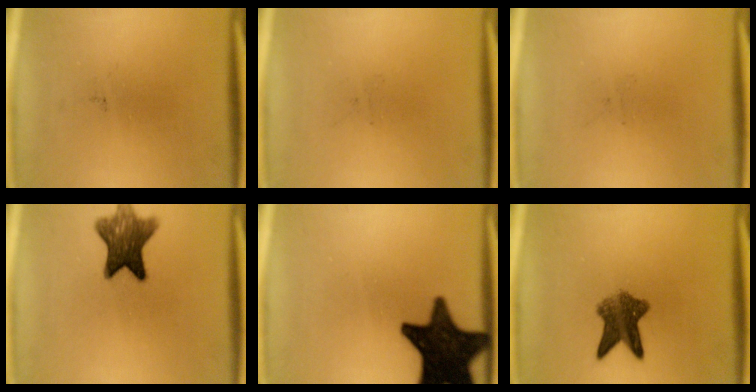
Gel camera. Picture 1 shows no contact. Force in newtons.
{"total": 0.0}
{"total": 0.0}
{"total": 9.2}
{"total": 18.5}
{"total": 6.8}